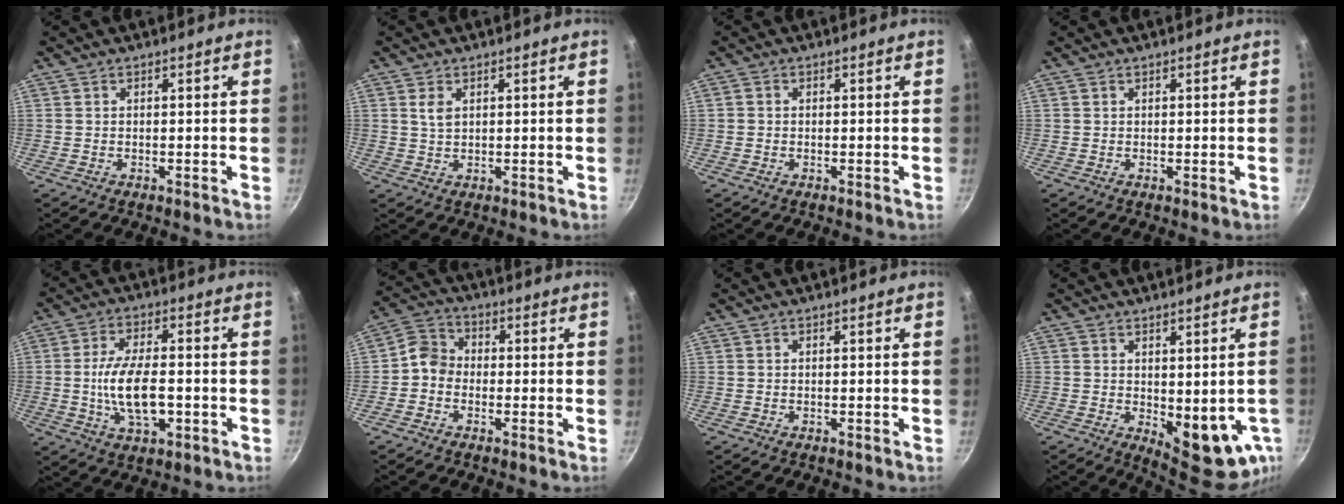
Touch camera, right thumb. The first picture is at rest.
{"total": 2.4, "force": [0.9, 1.4, 1.6], "torque": [-0.030, -0.006, 0.020]}
{"total": 0.7, "force": [-0.2, 0.6, 0.3], "torque": [-0.005, 0.002, -0.004]}
{"total": 0.0}
{"total": 10.2, "force": [-2.0, 4.9, 8.6], "torque": [-0.140, 0.016, -0.033]}
{"total": 5.2, "force": [-1.4, 4.4, 2.3], "torque": [-0.023, 0.021, -0.046]}
{"total": 0.0}
{"total": 12.0, "force": [-1.0, 5.7, 10.5], "torque": [-0.102, -0.013, 0.005]}